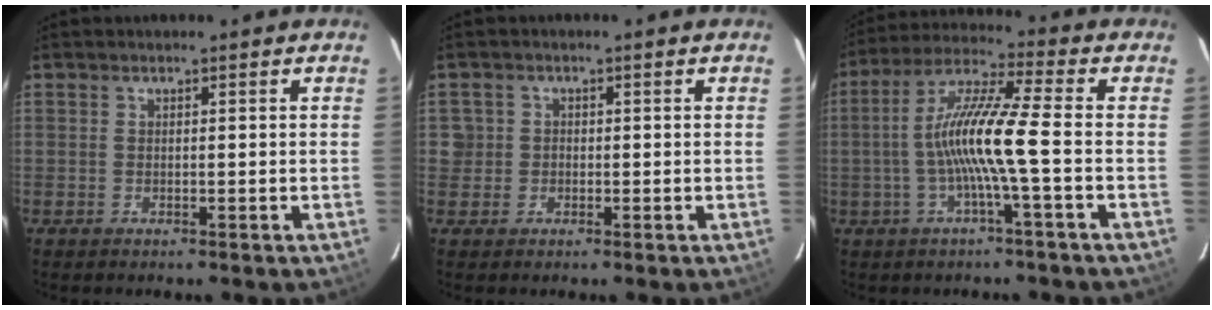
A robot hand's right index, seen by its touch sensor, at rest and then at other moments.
{"total": 2.5, "force": [-0.6, 2.4, 0.1], "torque": [0.002, 0.013, -0.008]}
{"total": 11.2, "force": [-2.1, -0.6, 10.9], "torque": [-0.215, 0.010, -0.040]}